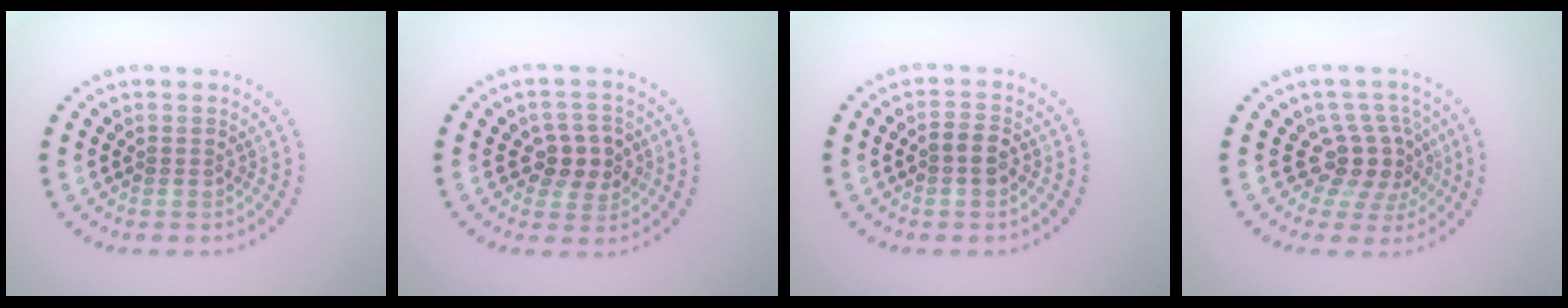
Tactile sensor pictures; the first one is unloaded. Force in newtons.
{"total": 3.0, "press": 2.9, "slide": 0.8}
{"total": 1.7, "press": 1.7, "slide": 0.5}
{"total": 3.8, "press": 2.7, "slide": 2.7}